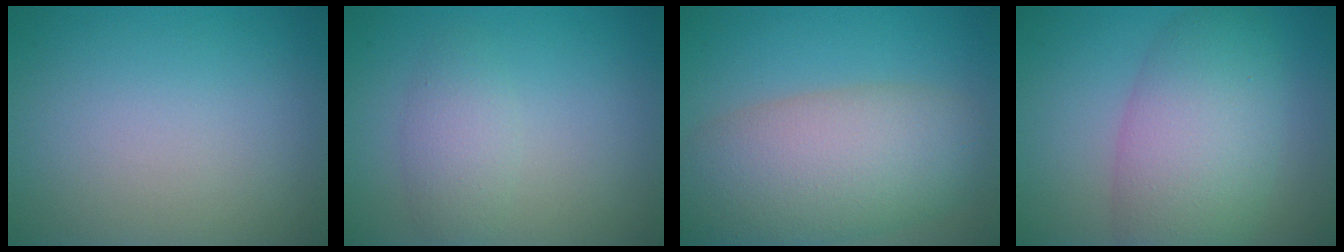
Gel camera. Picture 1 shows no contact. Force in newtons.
{"total": 2.4, "press": 2.4, "slide": 0.0}
{"total": 9.2, "press": 9.1, "slide": 0.7}
{"total": 7.8, "press": 7.8, "slide": 0.2}